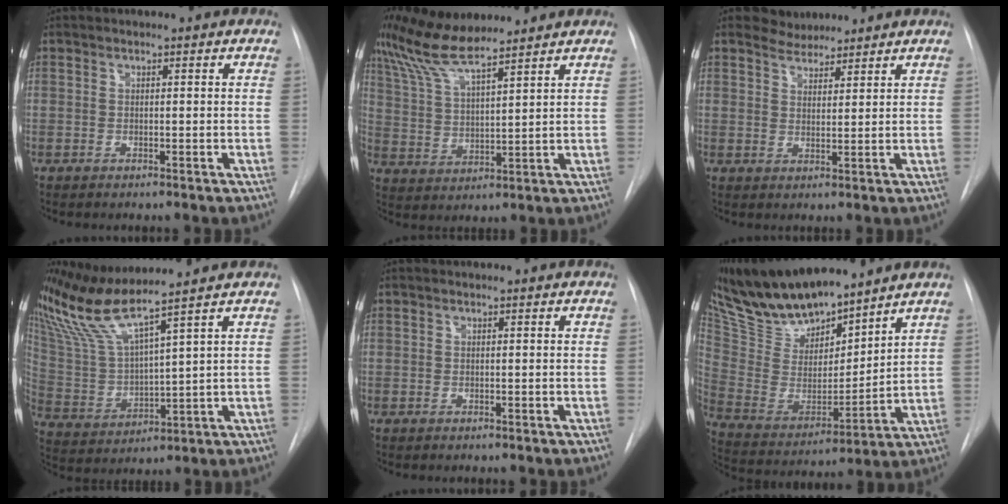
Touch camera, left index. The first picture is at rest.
{"total": 9.6, "force": [7.9, 0.6, 5.3], "torque": [-0.114, 0.020, 0.154]}
{"total": 3.3, "force": [3.2, 1.0, -0.1], "torque": [0.000, 0.010, 0.057]}
{"total": 9.6, "force": [8.1, -1.8, 4.7], "torque": [-0.106, -0.006, 0.172]}
{"total": 0.0}
{"total": 17.9, "force": [15.8, 4.2, 7.3], "torque": [-0.144, -0.002, 0.306]}